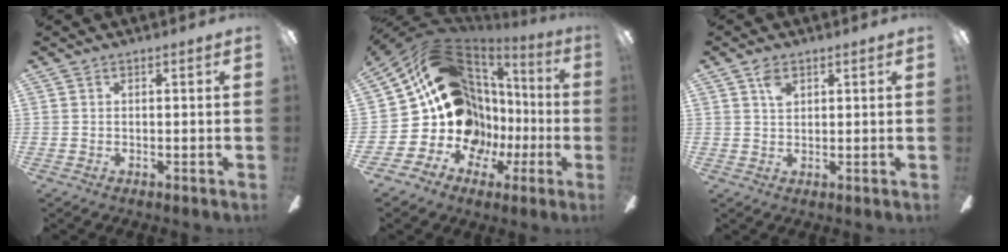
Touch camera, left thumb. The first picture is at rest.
{"total": 19.3, "force": [3.9, 16.4, 9.4], "torque": [-0.175, -0.057, 0.111]}
{"total": 3.2, "force": [1.8, 1.9, 1.8], "torque": [-0.025, -0.003, 0.029]}